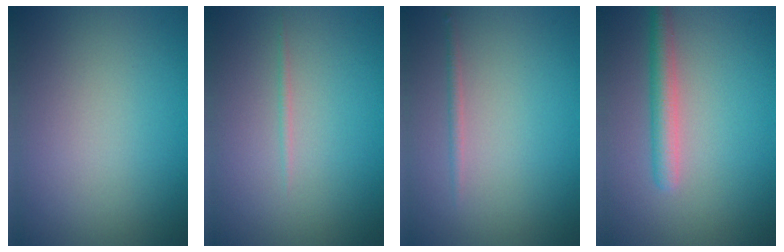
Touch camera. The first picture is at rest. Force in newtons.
{"total": 0.5, "press": 0.5, "slide": 0.0}
{"total": 0.8, "press": 0.8, "slide": 0.0}
{"total": 2.6, "press": 2.6, "slide": 0.1}